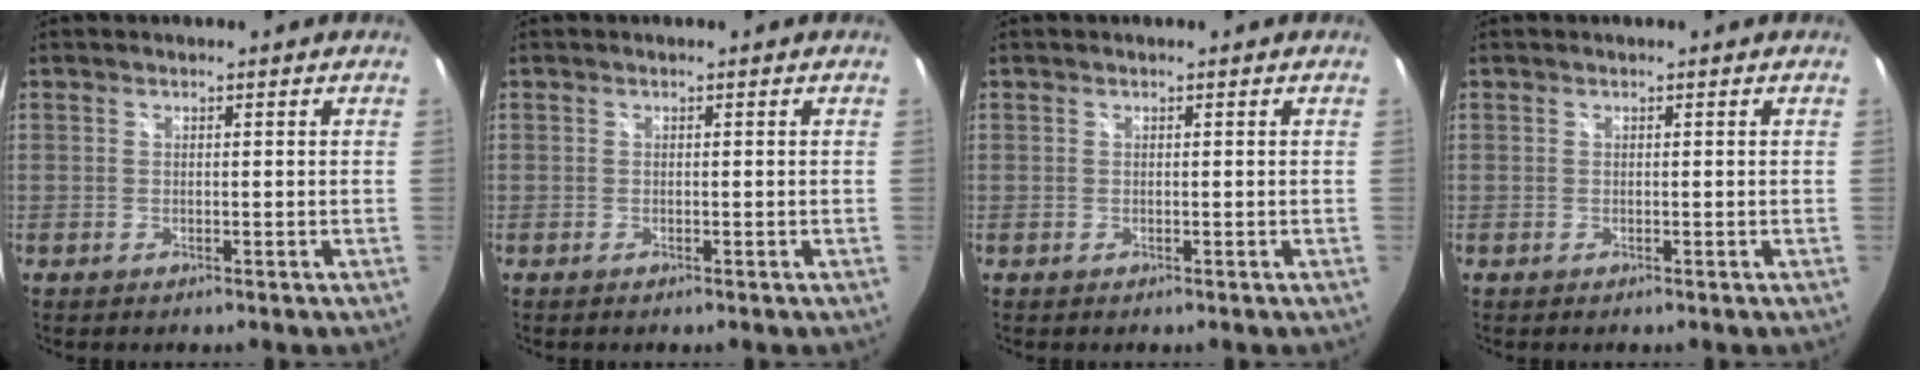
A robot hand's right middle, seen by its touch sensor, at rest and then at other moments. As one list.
[{"total": 0.0}, {"total": 0.0}, {"total": 0.0}]